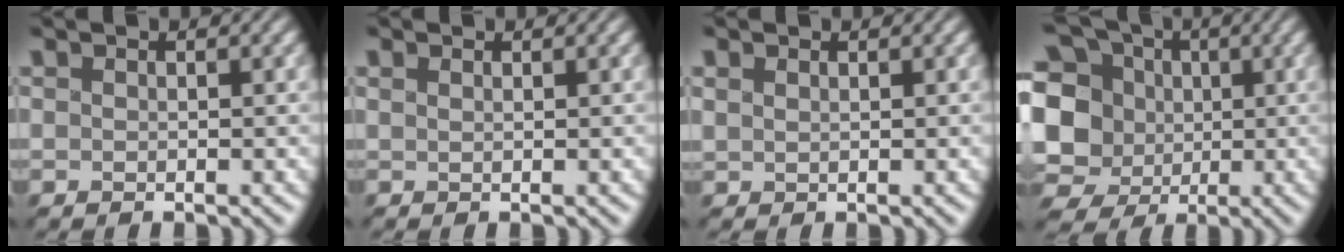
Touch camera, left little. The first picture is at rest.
{"total": 0.0}
{"total": 0.5, "force": [0.4, 0.3, 0.1], "torque": [-0.005, -0.001, 0.010]}
{"total": 15.7, "force": [-0.5, 14.3, 6.5], "torque": [-0.174, 0.018, -0.037]}